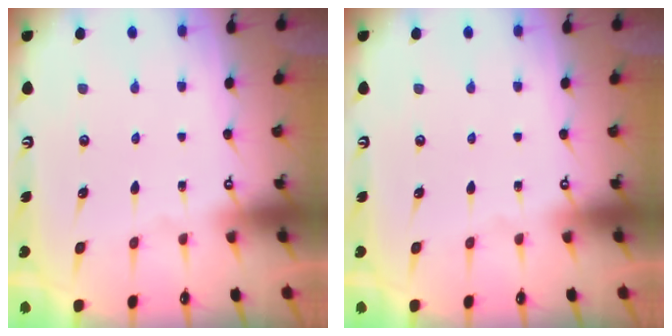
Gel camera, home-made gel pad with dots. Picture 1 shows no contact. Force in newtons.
{"total": 0.0}